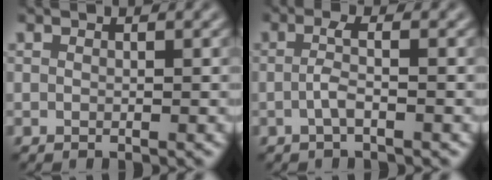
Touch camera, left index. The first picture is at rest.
{"total": 1.8, "force": [-0.5, 0.3, 1.8], "torque": [-0.042, 0.001, -0.011]}